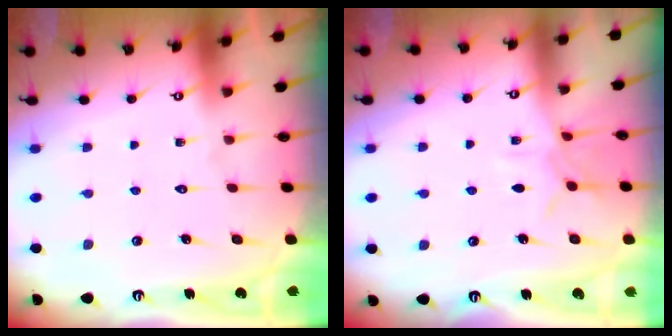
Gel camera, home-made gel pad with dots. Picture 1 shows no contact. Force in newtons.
{"total": 5.9, "press": 5.9, "slide": 0.5}